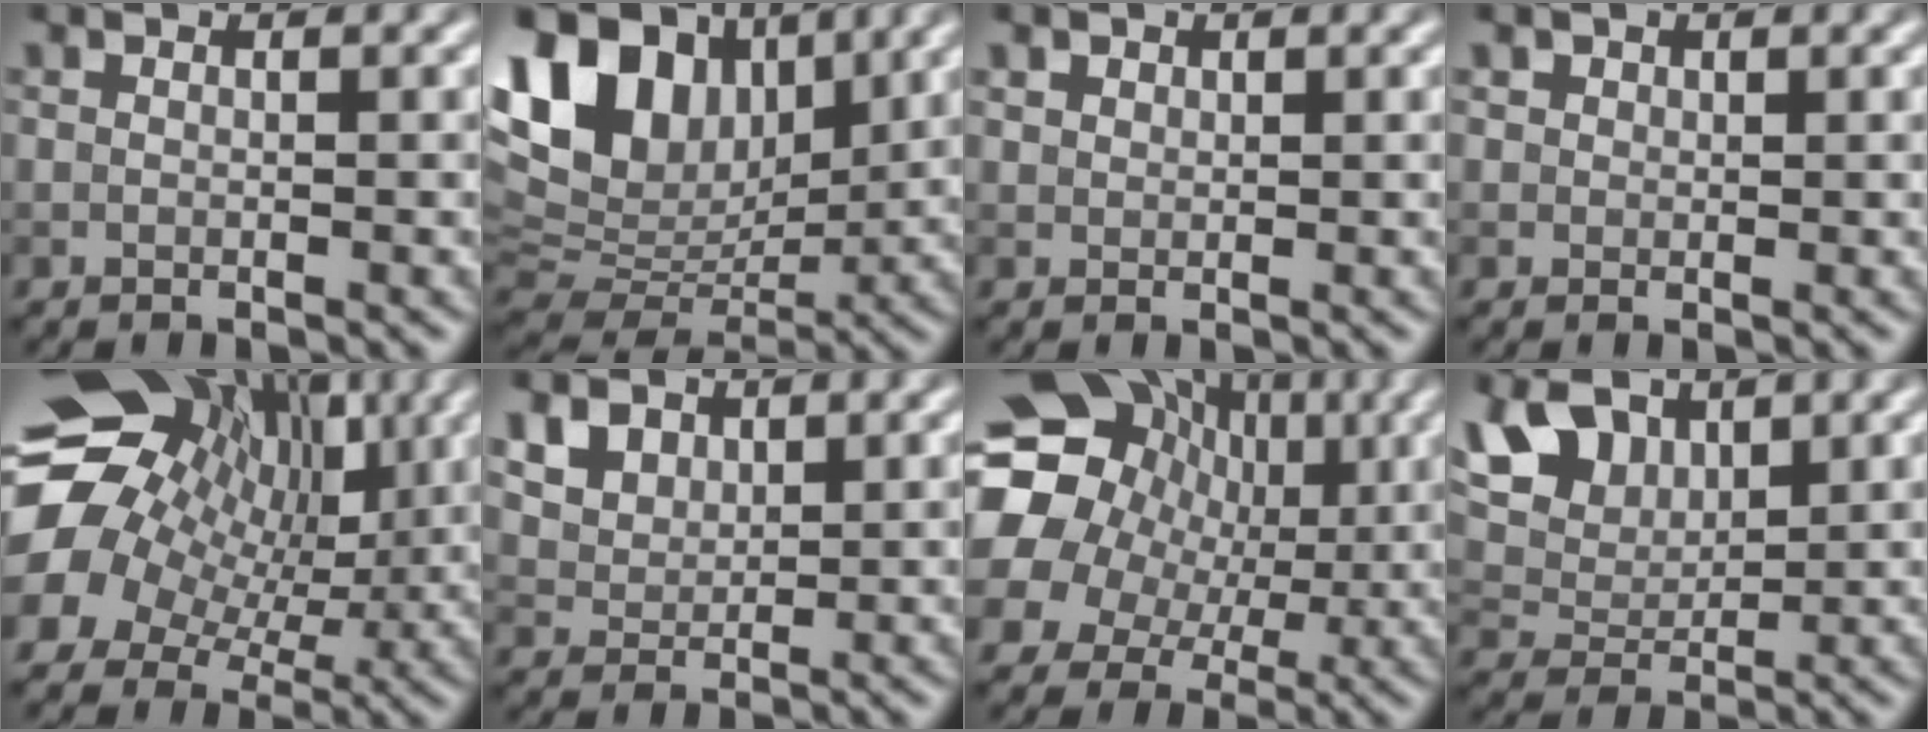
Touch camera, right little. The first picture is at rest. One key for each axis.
{"total": 13.0, "fx": 5.7, "fy": 8.4, "fz": 8.2, "tx": -0.172, "ty": 0.029, "tz": 0.106}
{"total": 1.2, "fx": 0.9, "fy": 0.8, "fz": 0.4, "tx": -0.010, "ty": -0.003, "tz": 0.019}
{"total": 1.0, "fx": 0.6, "fy": 0.8, "fz": 0.2, "tx": -0.002, "ty": -0.003, "tz": 0.006}
{"total": 16.2, "fx": 2.2, "fy": 13.3, "fz": 9.0, "tx": -0.185, "ty": 0.017, "tz": 0.028}
{"total": 6.4, "fx": 3.7, "fy": 4.4, "fz": 3.0, "tx": -0.087, "ty": 0.011, "tz": 0.070}
{"total": 18.3, "fx": 4.1, "fy": 15.6, "fz": 8.6, "tx": -0.177, "ty": 0.035, "tz": 0.039}
{"total": 7.7, "fx": 4.1, "fy": 4.7, "fz": 4.6, "tx": -0.117, "ty": 0.018, "tz": 0.073}